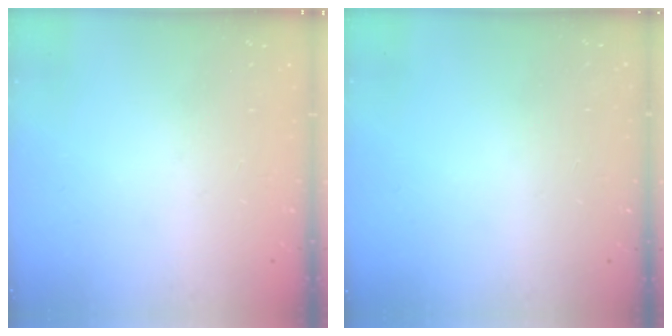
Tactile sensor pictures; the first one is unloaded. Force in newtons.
{"total": 0.0}